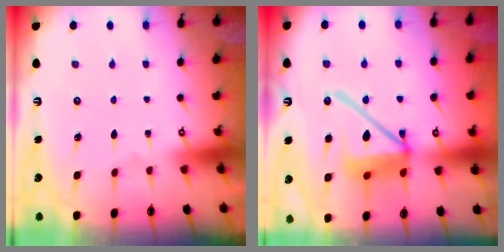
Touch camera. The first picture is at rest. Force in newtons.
{"total": 15.7, "press": 15.6, "slide": 1.7}